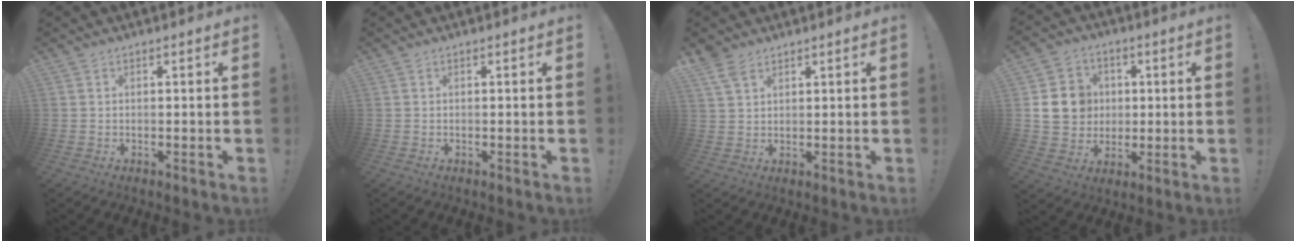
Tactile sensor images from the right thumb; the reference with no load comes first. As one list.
[{"total": 0.0}, {"total": 5.0, "force": [3.7, 2.2, 2.5], "torque": [-0.050, -0.014, 0.072]}, {"total": 13.6, "force": [2.2, 12.2, 5.7], "torque": [-0.087, -0.001, 0.051]}]